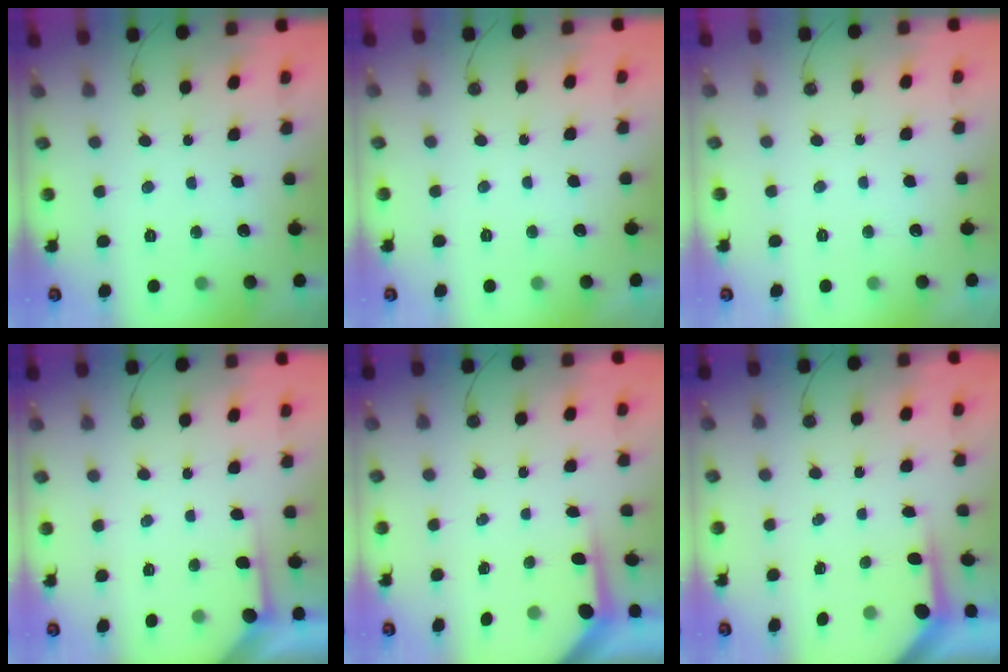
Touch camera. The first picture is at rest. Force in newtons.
{"total": 0.0}
{"total": 0.0}
{"total": 2.9, "press": 2.8, "slide": 0.4}
{"total": 3.5, "press": 3.5, "slide": 0.3}
{"total": 3.5, "press": 3.5, "slide": 0.3}